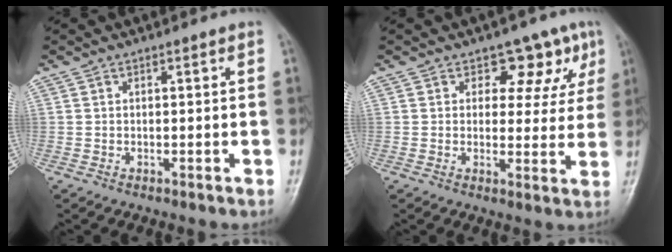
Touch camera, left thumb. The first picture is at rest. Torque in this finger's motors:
{"motor_torque": [0.11, 0.20, -0.02, 0.23, 0.09]}